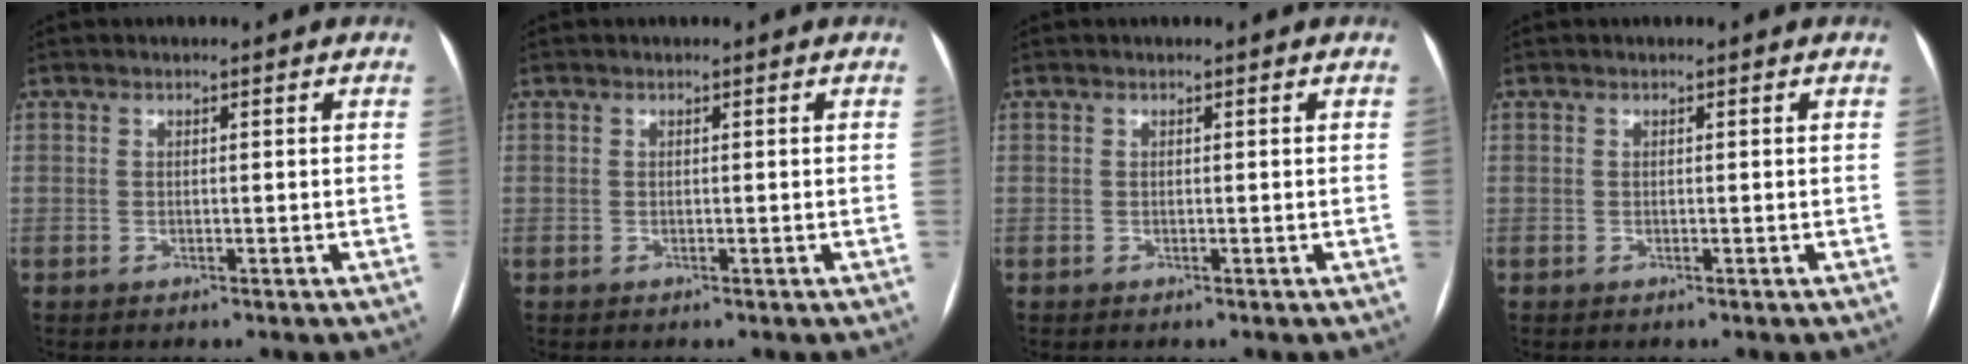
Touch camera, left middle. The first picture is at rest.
{"total": 0.0}
{"total": 0.0}
{"total": 0.0}